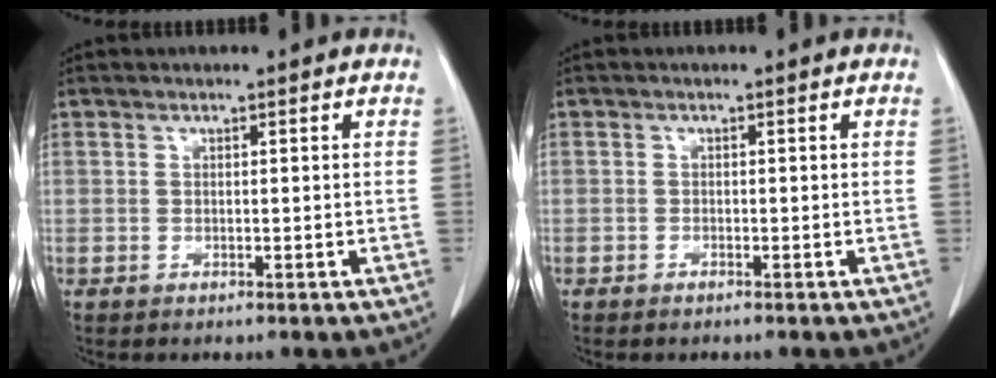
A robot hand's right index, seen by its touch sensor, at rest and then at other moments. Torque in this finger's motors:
{"motor_torque": [0.13, -0.24, 0.06, 0.00]}